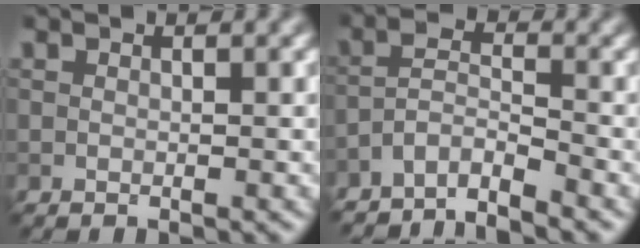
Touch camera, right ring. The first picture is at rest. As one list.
[{"total": 3.8, "force": [-3.4, 0.5, 1.5], "torque": [-0.024, 0.003, -0.075]}]